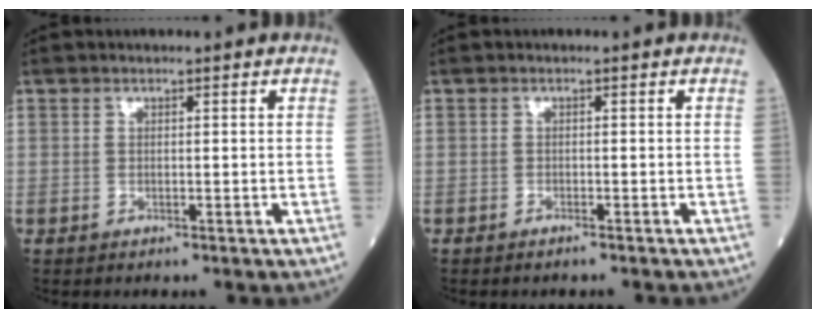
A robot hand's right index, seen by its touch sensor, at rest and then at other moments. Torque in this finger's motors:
{"motor_torque": [-0.04, -0.06, -0.02, 0.00]}